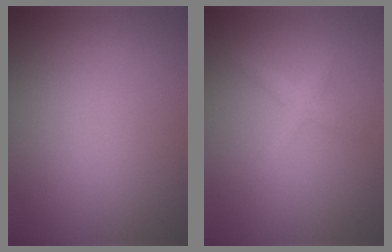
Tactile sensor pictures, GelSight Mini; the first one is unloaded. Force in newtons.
{"total": 1.4, "press": 1.4, "slide": 0.1}